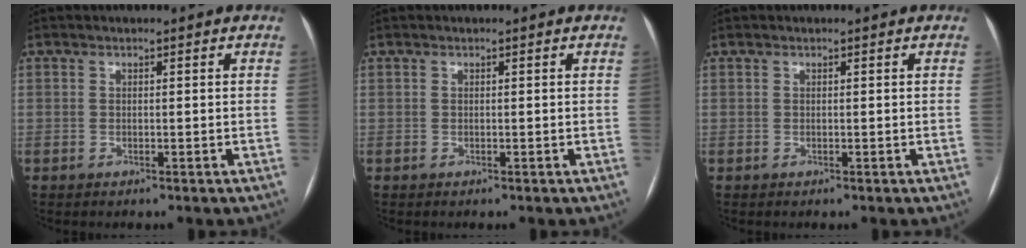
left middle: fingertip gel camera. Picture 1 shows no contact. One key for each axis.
{"total": 0.0}
{"total": 0.0}